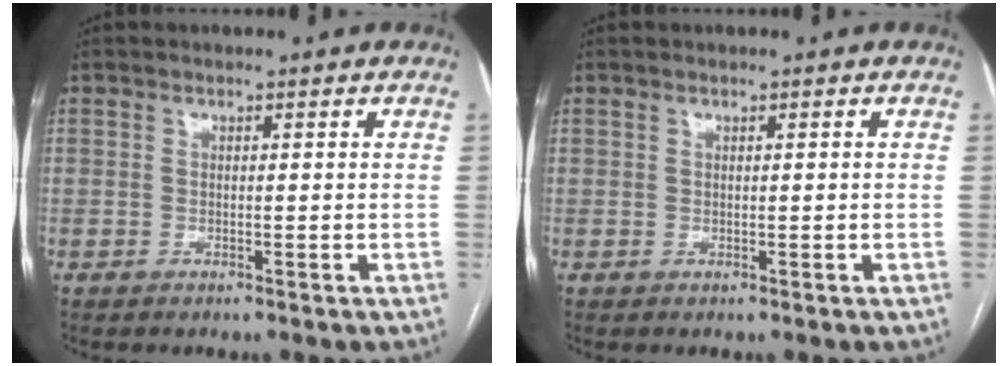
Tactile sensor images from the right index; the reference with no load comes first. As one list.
[{"total": 0.0}]